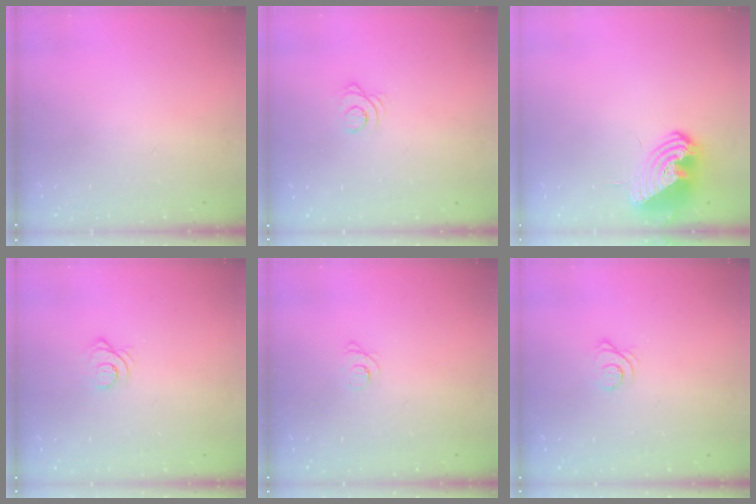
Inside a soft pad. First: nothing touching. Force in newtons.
{"total": 2.6, "press": 2.6, "slide": 0.3}
{"total": 10.0, "press": 10.0, "slide": 1.0}
{"total": 3.1, "press": 3.1, "slide": 0.1}
{"total": 2.5, "press": 2.5, "slide": 0.3}
{"total": 3.3, "press": 3.2, "slide": 0.4}